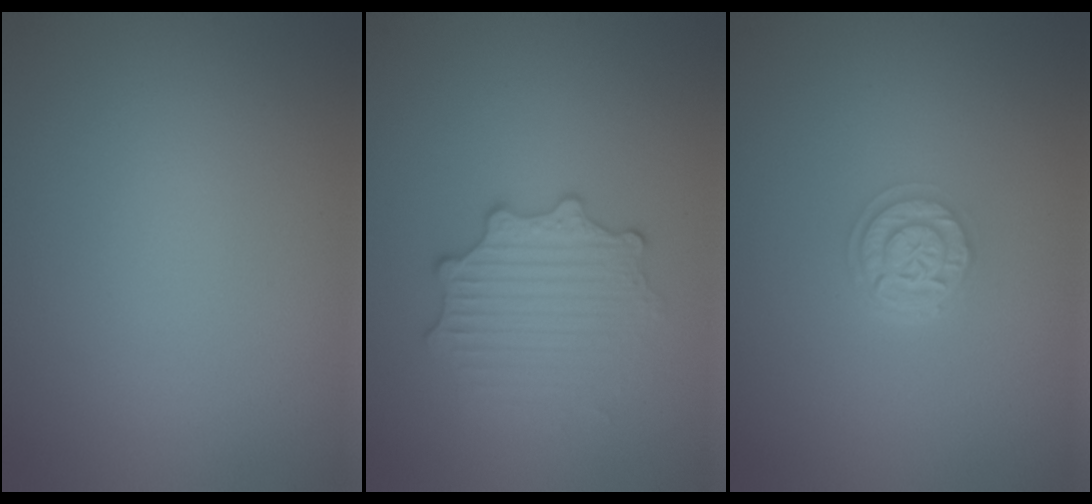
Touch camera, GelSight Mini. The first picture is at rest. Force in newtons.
{"total": 2.9, "press": 2.8, "slide": 0.9}
{"total": 2.6, "press": 2.1, "slide": 1.5}